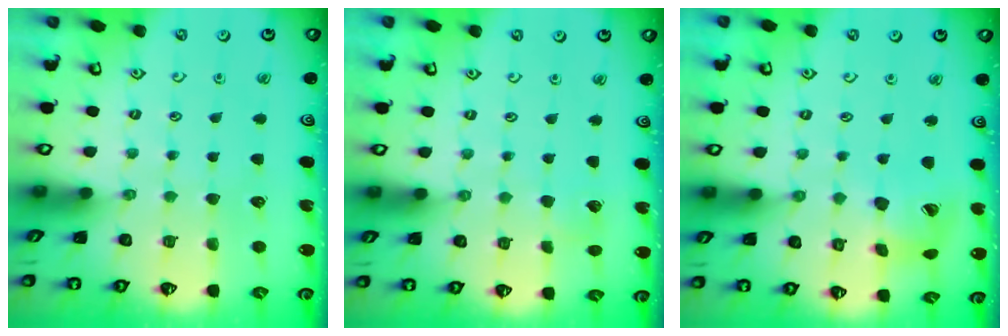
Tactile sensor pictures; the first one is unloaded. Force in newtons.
{"total": 2.4, "press": 2.4, "slide": 0.2}
{"total": 13.0, "press": 12.9, "slide": 1.5}